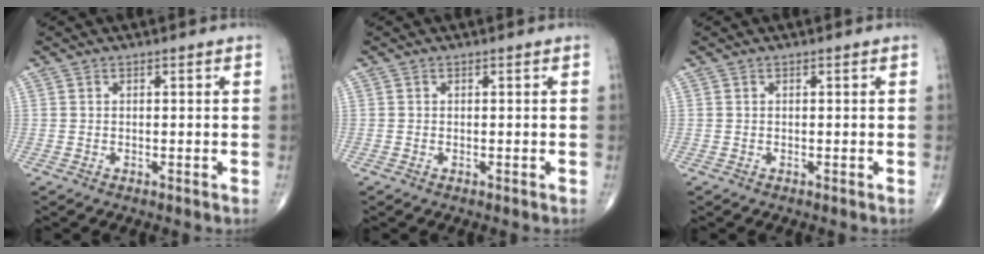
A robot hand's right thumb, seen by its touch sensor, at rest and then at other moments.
{"total": 0.0}
{"total": 0.0}